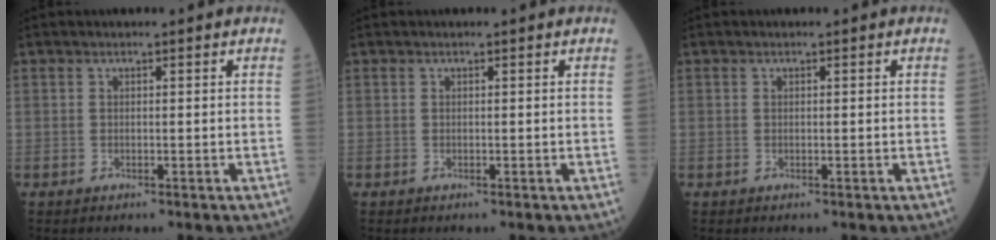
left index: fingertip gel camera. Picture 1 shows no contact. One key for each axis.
{"total": 0.0}
{"total": 0.0}